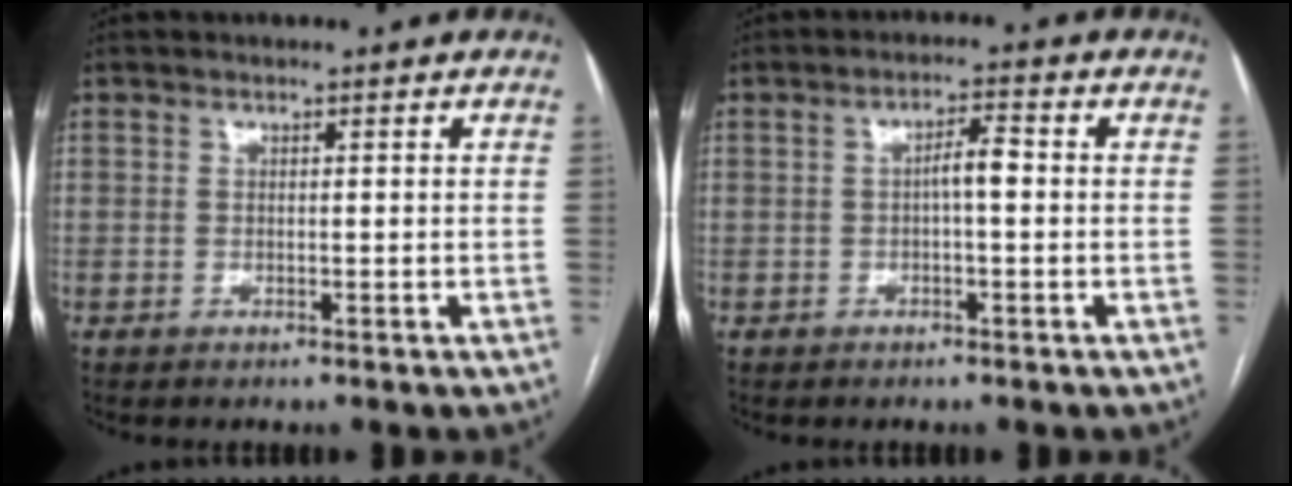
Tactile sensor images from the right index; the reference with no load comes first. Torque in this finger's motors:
{"motor_torque": [0.59, -0.09, 0.20, 0.07]}